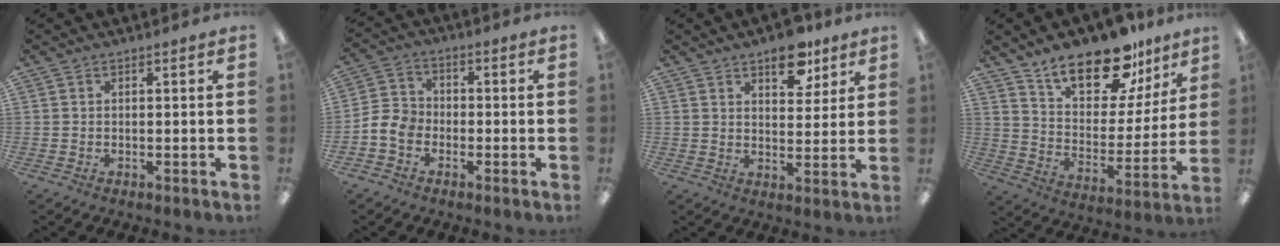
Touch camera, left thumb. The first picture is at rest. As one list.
[{"total": 6.0, "force": [-2.7, 4.6, 2.7], "torque": [-0.056, 0.018, -0.046]}, {"total": 9.3, "force": [6.2, 4.8, 5.0], "torque": [-0.042, -0.035, 0.102]}, {"total": 19.1, "force": [14.5, 8.2, 9.4], "torque": [-0.149, -0.093, 0.251]}]